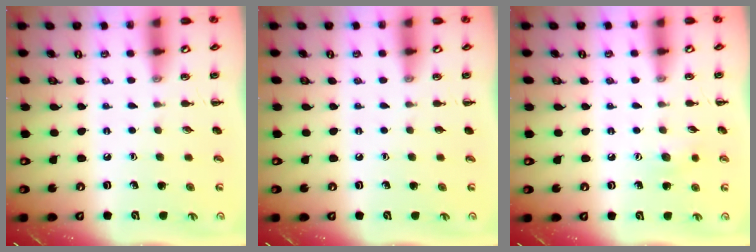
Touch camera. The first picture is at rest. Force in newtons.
{"total": 0.0}
{"total": 5.7, "press": 5.5, "slide": 1.3}